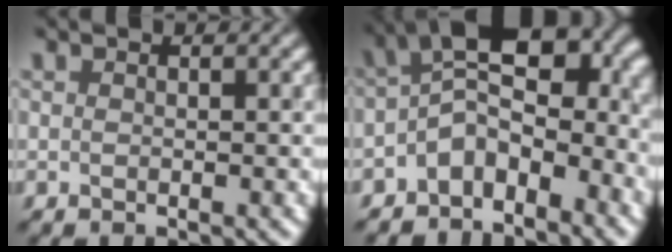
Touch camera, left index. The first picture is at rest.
{"total": 9.3, "force": [-2.4, 5.3, 7.2], "torque": [-0.105, 0.002, -0.048]}